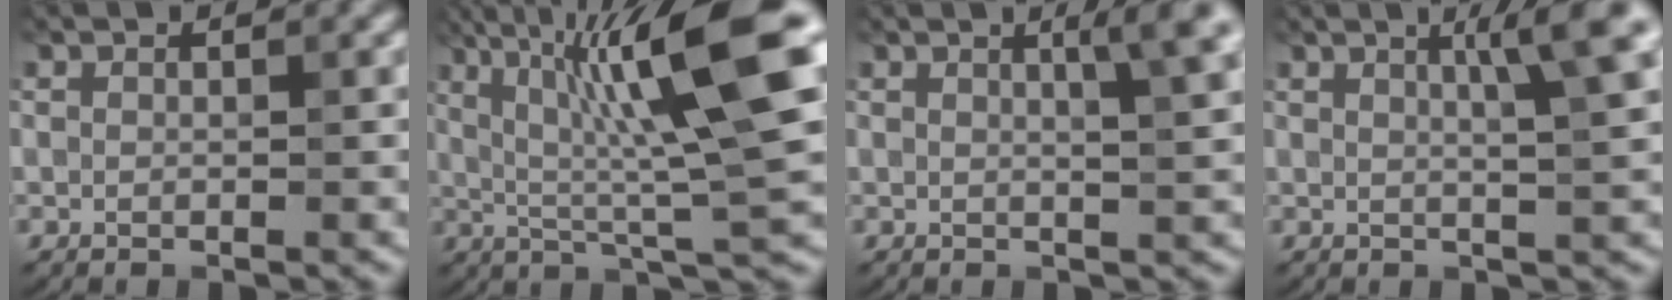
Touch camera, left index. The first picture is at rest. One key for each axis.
{"total": 13.1, "fx": 3.5, "fy": 2.1, "fz": 12.5, "tx": -0.199, "ty": 0.019, "tz": 0.059}
{"total": 3.9, "fx": 1.5, "fy": 0.8, "fz": 3.4, "tx": -0.036, "ty": 0.007, "tz": 0.020}
{"total": 5.3, "fx": 2.1, "fy": 0.9, "fz": 4.8, "tx": -0.058, "ty": 0.008, "tz": 0.029}